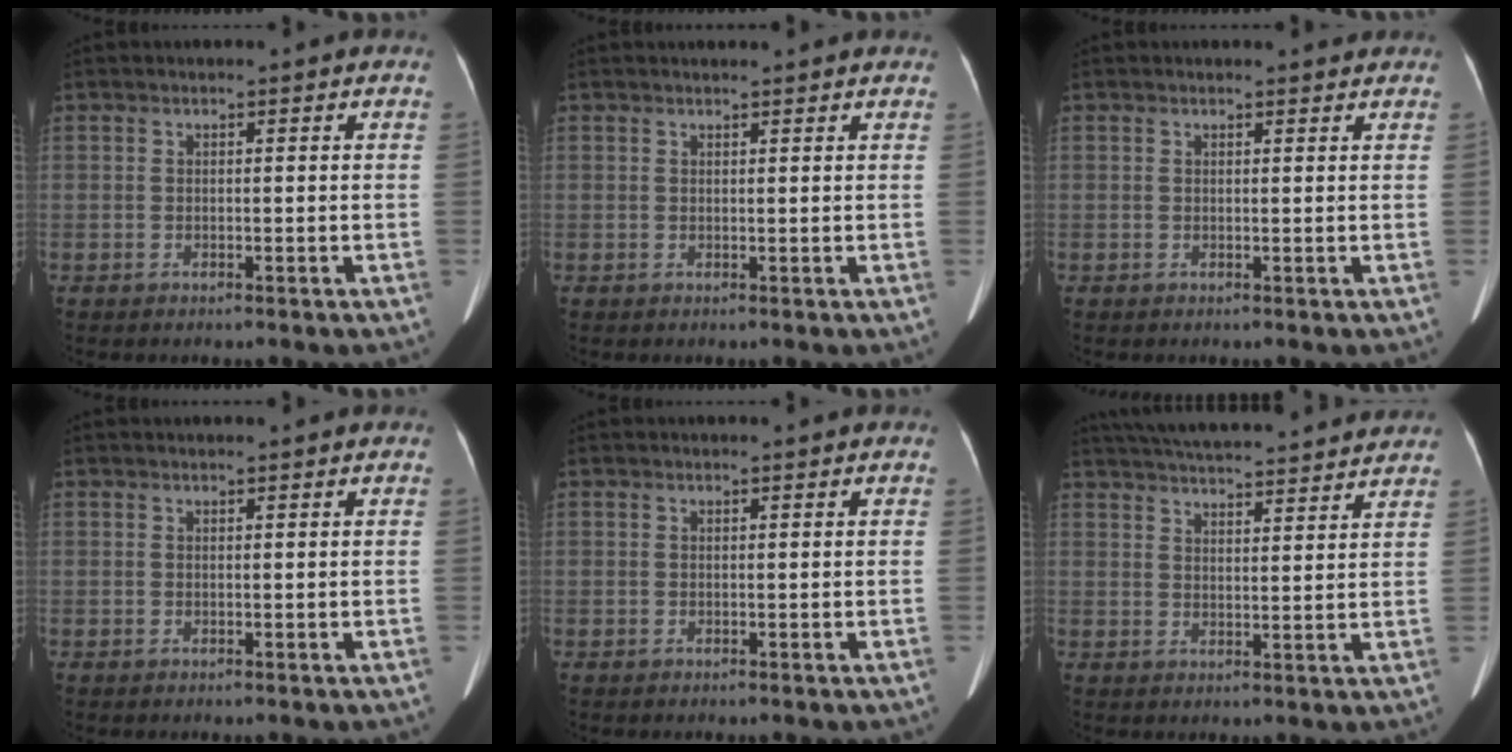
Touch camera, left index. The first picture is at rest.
{"total": 3.5, "force": [3.3, 0.5, 1.1], "torque": [-0.015, 0.020, 0.036]}
{"total": 1.3, "force": [1.3, 0.2, 0.1], "torque": [-0.011, -0.001, 0.013]}
{"total": 1.7, "force": [1.5, 0.2, 0.6], "torque": [-0.009, 0.021, 0.020]}
{"total": 0.0}
{"total": 21.4, "force": [19.7, 2.6, 8.0], "torque": [-0.136, 0.028, 0.268]}